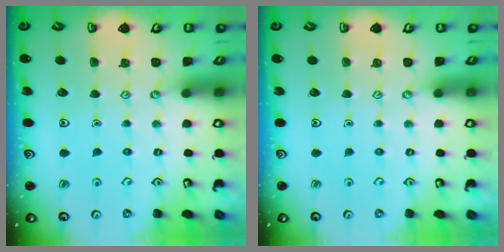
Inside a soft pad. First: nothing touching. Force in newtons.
{"total": 0.0}